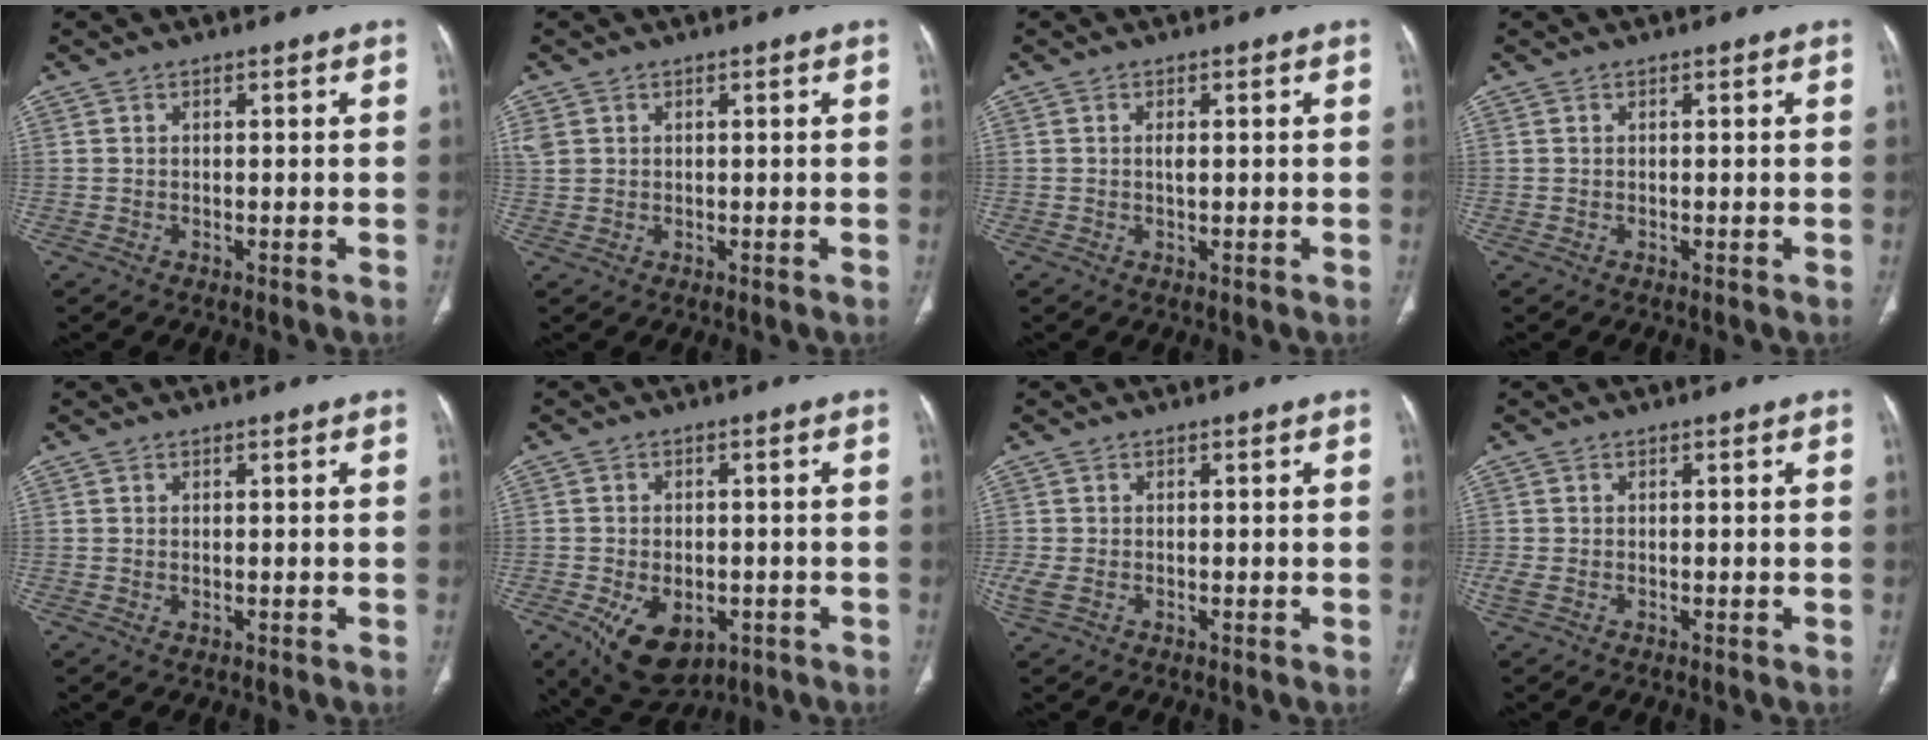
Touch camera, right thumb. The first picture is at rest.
{"total": 2.7, "force": [1.0, 2.2, 1.2], "torque": [-0.032, 0.009, 0.030]}
{"total": 1.3, "force": [0.1, 0.6, 1.2], "torque": [-0.023, -0.002, 0.003]}
{"total": 0.0}
{"total": 0.7, "force": [-0.2, 0.4, 0.5], "torque": [-0.012, 0.001, 0.001]}
{"total": 11.4, "force": [-4.6, 7.1, 7.6], "torque": [-0.110, 0.008, -0.058]}
{"total": 2.5, "force": [-0.7, 1.6, 1.8], "torque": [-0.064, 0.002, -0.012]}
{"total": 1.4, "force": [-0.5, 0.8, 1.0], "torque": [-0.036, 0.000, -0.009]}